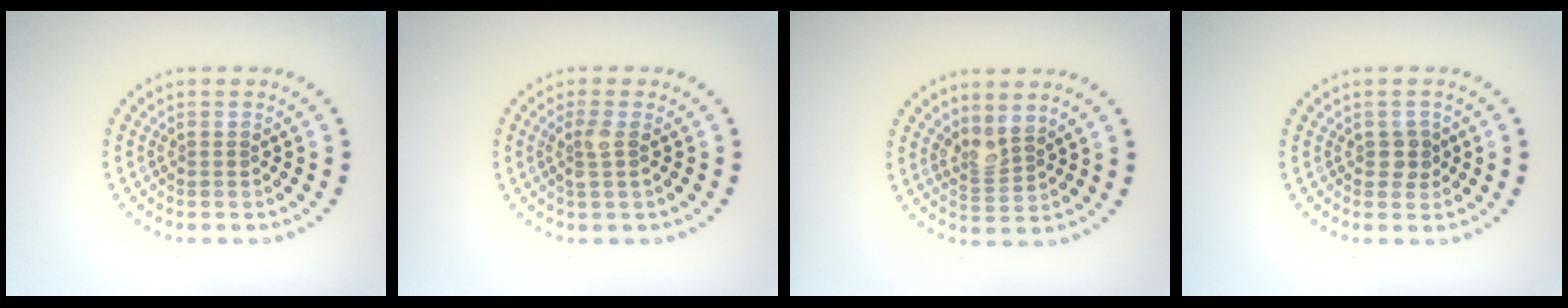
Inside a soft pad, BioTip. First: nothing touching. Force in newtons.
{"total": 1.8, "press": 1.5, "slide": 1.0}
{"total": 2.0, "press": 1.6, "slide": 1.3}
{"total": 1.4, "press": 1.3, "slide": 0.5}